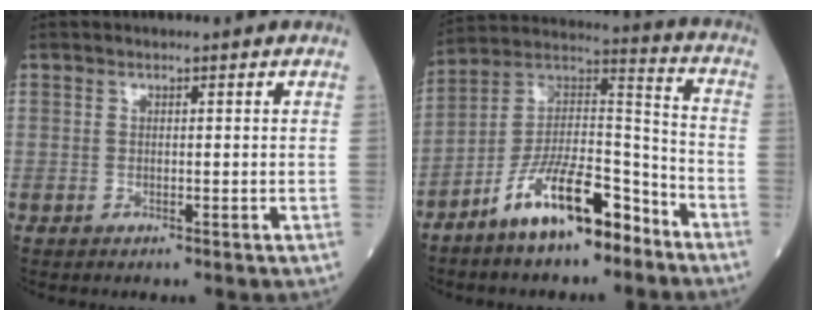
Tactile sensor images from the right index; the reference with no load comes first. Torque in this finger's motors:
{"motor_torque": [0.91, -0.36, 0.85, 0.20]}